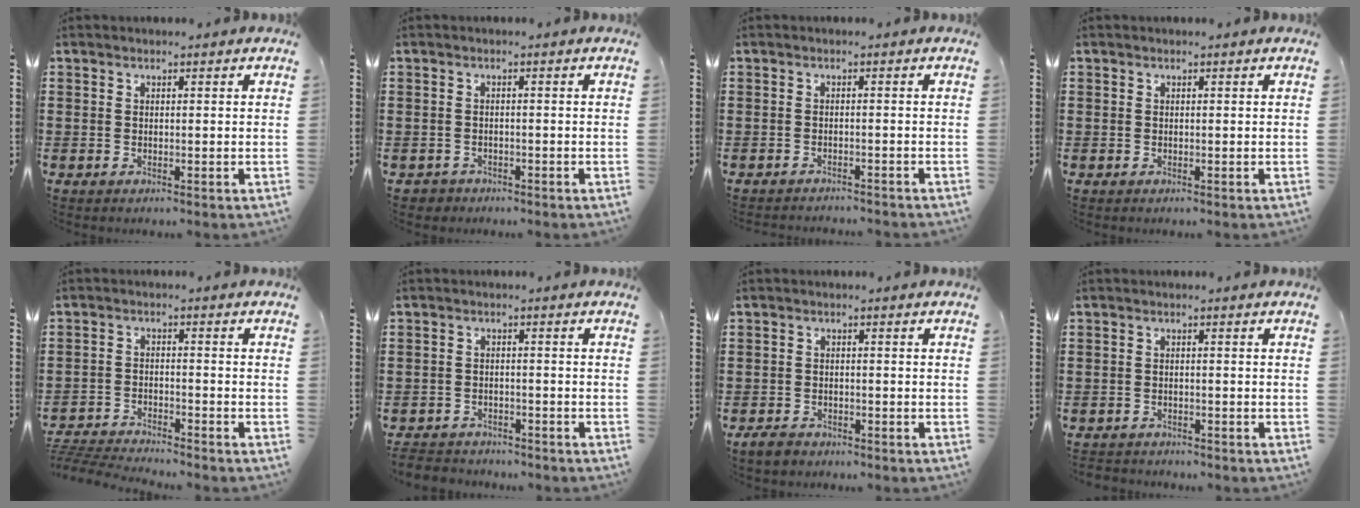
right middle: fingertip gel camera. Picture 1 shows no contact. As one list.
[{"total": 1.0, "force": [-0.9, 0.5, -0.1], "torque": [-0.003, 0.002, -0.021]}, {"total": 1.4, "force": [-1.4, -0.1, -0.1], "torque": [-0.003, 0.002, -0.031]}, {"total": 0.0}, {"total": 4.1, "force": [-4.1, 0.0, 0.3], "torque": [-0.023, -0.005, -0.090]}, {"total": 2.8, "force": [-2.7, 0.6, -0.3], "torque": [-0.001, -0.003, -0.060]}, {"total": 1.9, "force": [-1.6, 0.9, 0.4], "torque": [-0.018, 0.001, -0.037]}, {"total": 1.5, "force": [-1.5, 0.2, -0.2], "torque": [-0.003, 0.000, -0.033]}]